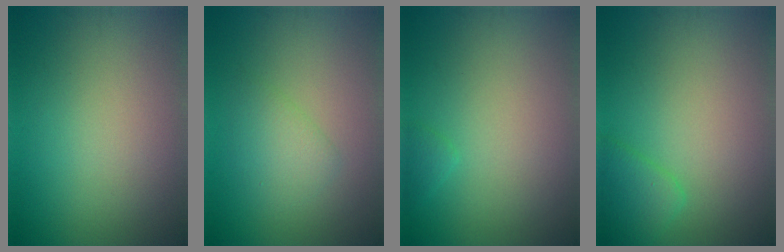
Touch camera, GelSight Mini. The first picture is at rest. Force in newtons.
{"total": 2.2, "press": 2.2, "slide": 0.2}
{"total": 0.9, "press": 0.9, "slide": 0.1}
{"total": 2.5, "press": 2.5, "slide": 0.2}